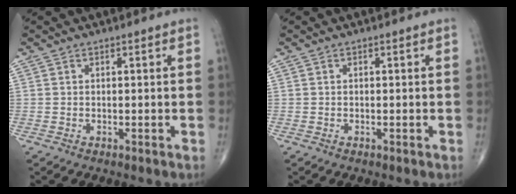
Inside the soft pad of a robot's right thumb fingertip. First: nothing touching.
{"total": 0.0}